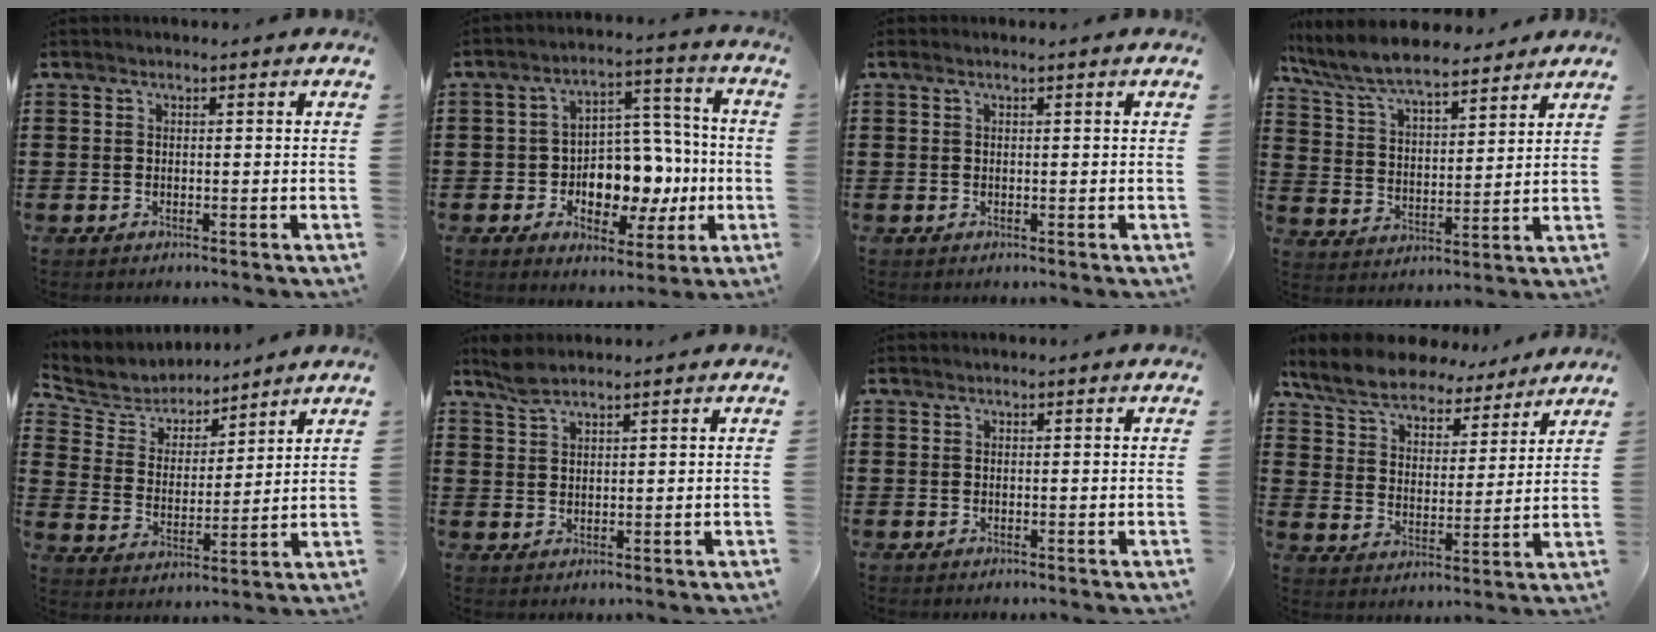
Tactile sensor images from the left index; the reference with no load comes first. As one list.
[{"total": 8.3, "force": [-1.0, 6.8, 4.6], "torque": [-0.083, 0.009, -0.012]}, {"total": 0.9, "force": [0.4, 0.0, 0.8], "torque": [-0.015, 0.000, 0.008]}, {"total": 8.3, "force": [7.5, 1.6, 3.2], "torque": [-0.093, -0.032, 0.134]}, {"total": 5.7, "force": [5.4, 1.8, 0.0], "torque": [-0.037, -0.031, 0.092]}, {"total": 2.9, "force": [2.4, 0.8, 1.4], "torque": [-0.033, 0.002, 0.046]}, {"total": 0.0}, {"total": 8.4, "force": [7.7, 2.3, 2.4], "torque": [-0.084, -0.037, 0.140]}]